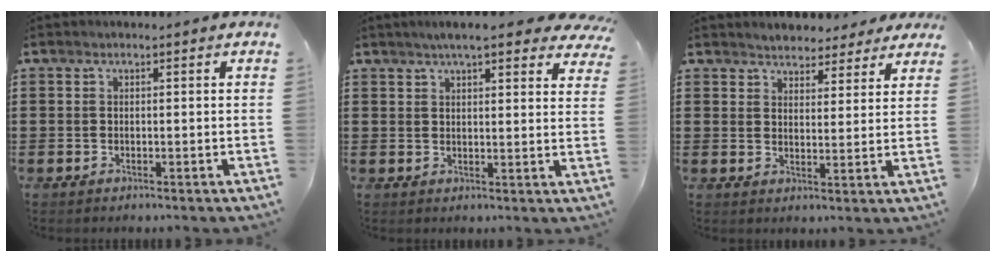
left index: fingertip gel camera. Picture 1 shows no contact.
{"total": 5.7, "force": [4.7, 0.8, 3.2], "torque": [-0.067, -0.006, 0.081]}
{"total": 3.5, "force": [3.3, 1.0, -0.2], "torque": [-0.011, -0.007, 0.063]}